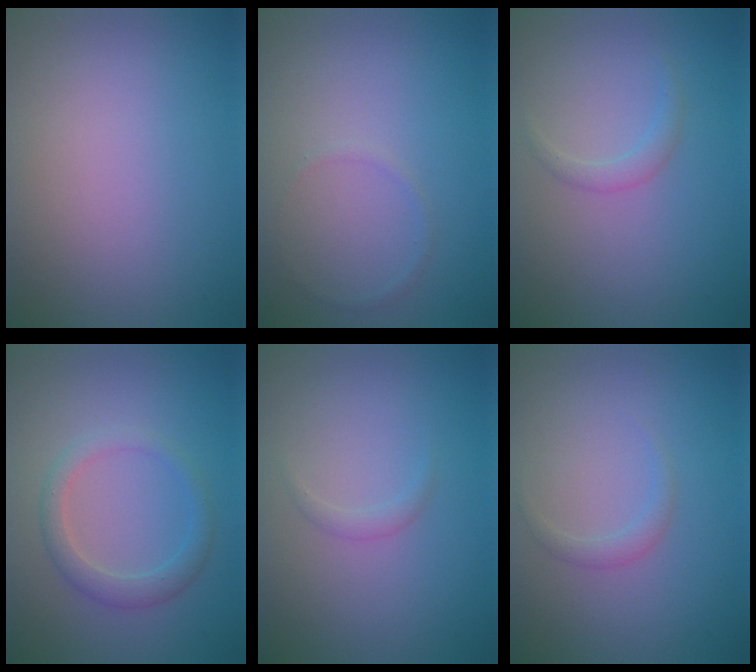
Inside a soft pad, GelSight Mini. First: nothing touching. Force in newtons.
{"total": 0.6, "press": 0.6, "slide": 0.1}
{"total": 1.2, "press": 1.2, "slide": 0.0}
{"total": 2.4, "press": 2.4, "slide": 0.2}
{"total": 0.8, "press": 0.8, "slide": 0.0}
{"total": 1.1, "press": 1.1, "slide": 0.0}